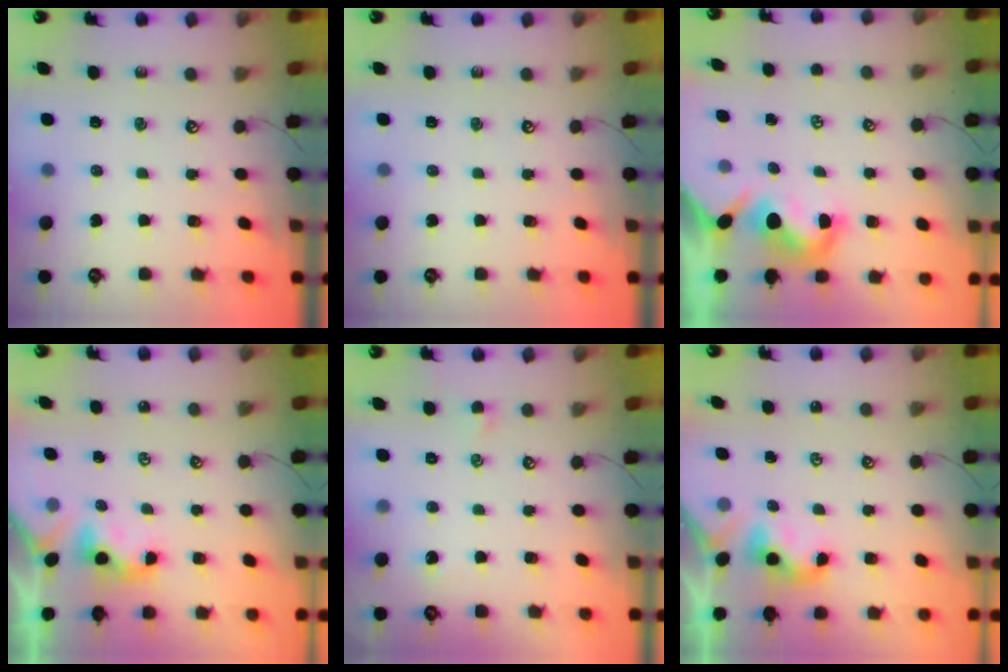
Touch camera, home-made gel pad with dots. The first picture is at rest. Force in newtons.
{"total": 0.0}
{"total": 3.4, "press": 3.2, "slide": 1.2}
{"total": 1.1, "press": 1.0, "slide": 0.4}
{"total": 0.7, "press": 0.1, "slide": 0.7}
{"total": 2.5, "press": 2.5, "slide": 0.1}